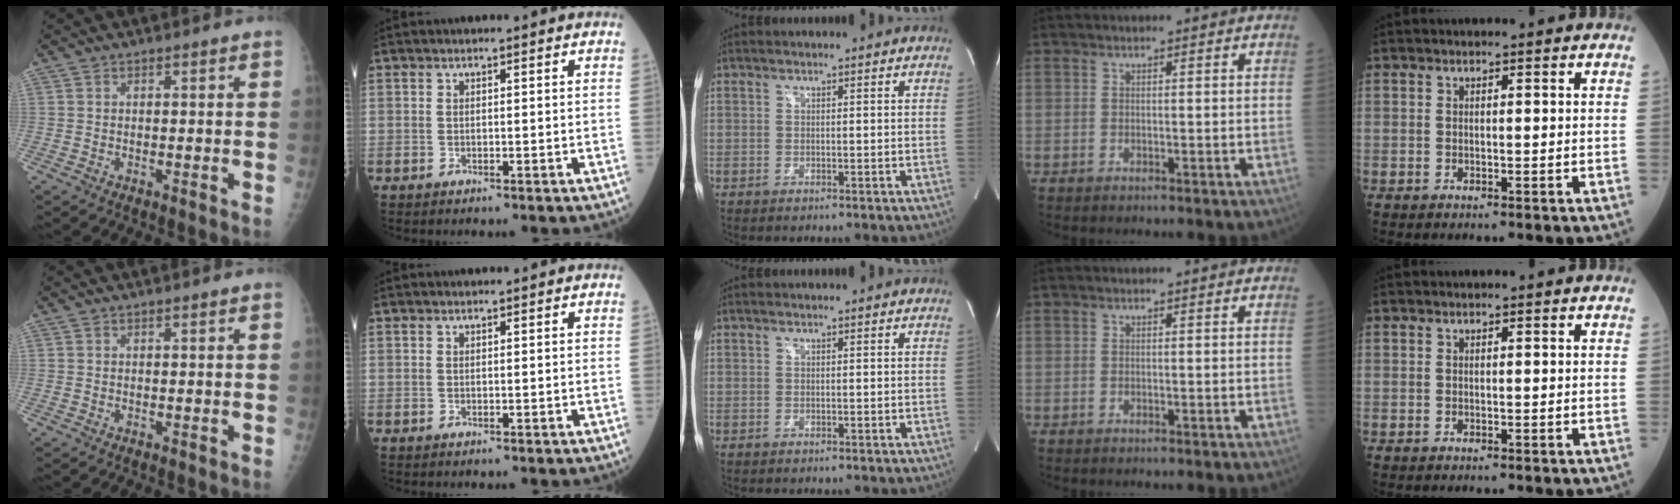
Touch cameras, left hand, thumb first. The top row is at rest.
{}